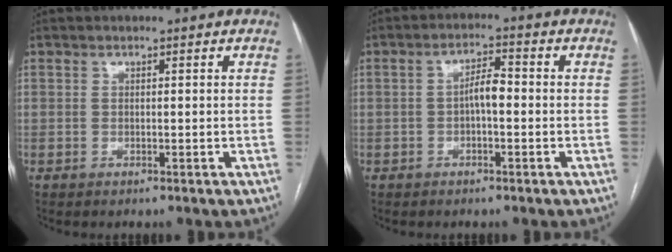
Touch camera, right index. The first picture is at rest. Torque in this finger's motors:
{"motor_torque": [0.93, -0.15, 0.36, 0.07]}